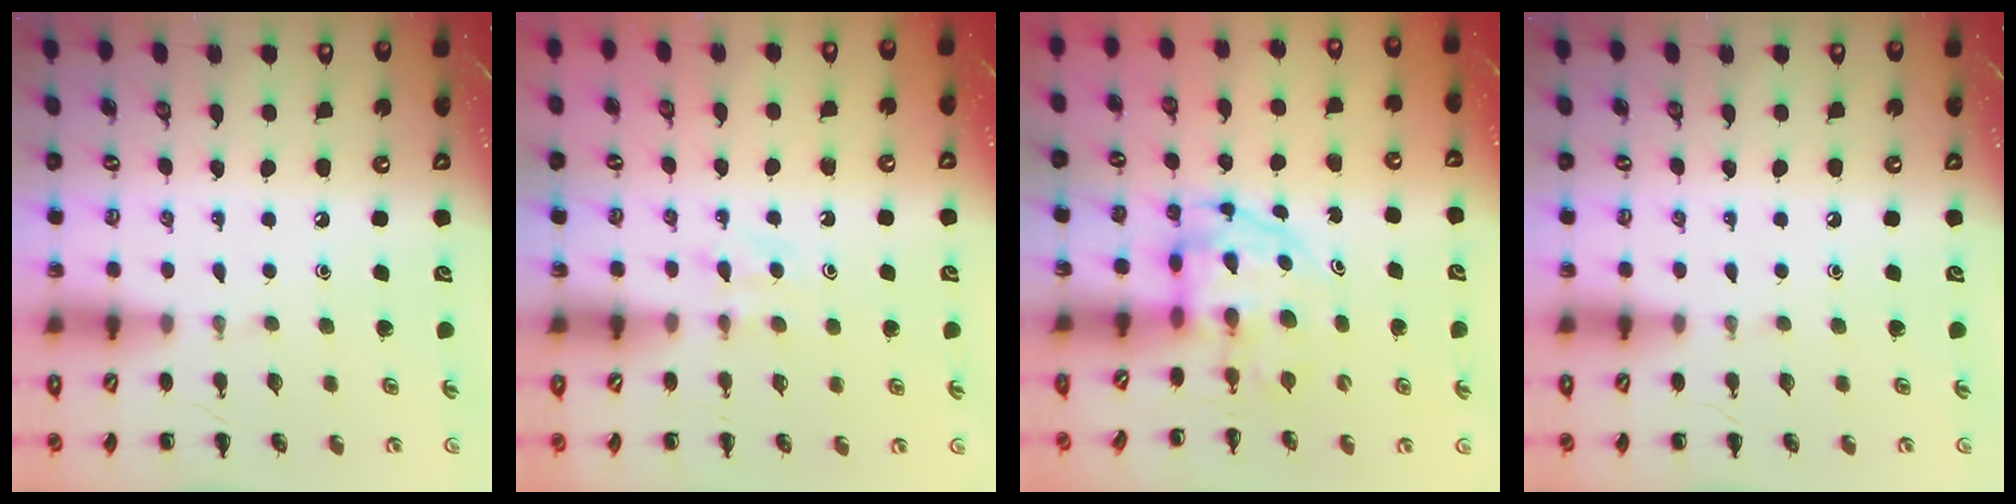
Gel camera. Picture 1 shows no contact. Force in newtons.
{"total": 3.7, "press": 3.6, "slide": 1.2}
{"total": 3.7, "press": 3.6, "slide": 0.5}
{"total": 0.0}